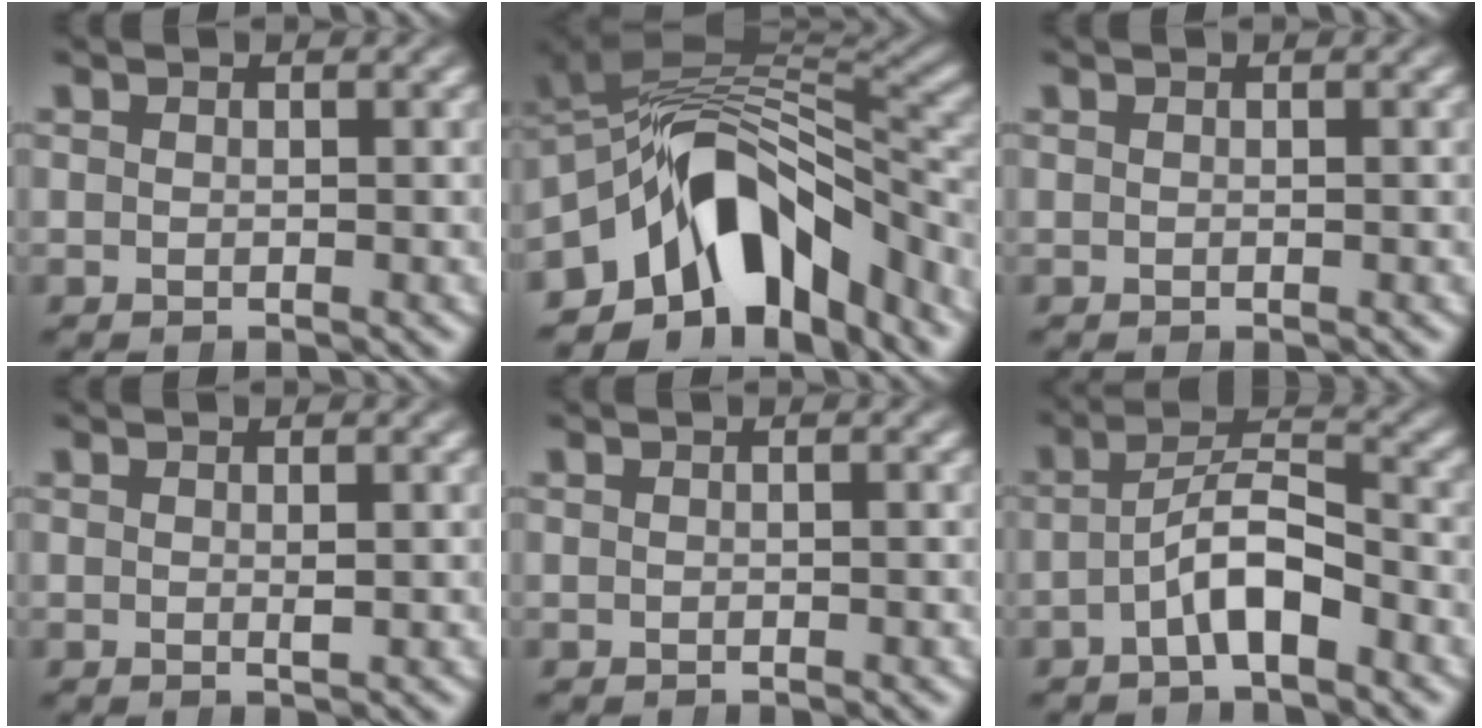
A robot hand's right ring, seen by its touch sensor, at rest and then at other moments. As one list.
[{"total": 15.6, "force": [-4.4, 10.5, 10.7], "torque": [-0.188, -0.030, -0.062]}, {"total": 0.0}, {"total": 0.7, "force": [0.0, -0.4, 0.6], "torque": [-0.010, -0.003, 0.002]}, {"total": 0.0}, {"total": 4.3, "force": [-2.2, 1.7, 3.2], "torque": [-0.055, -0.005, -0.035]}]